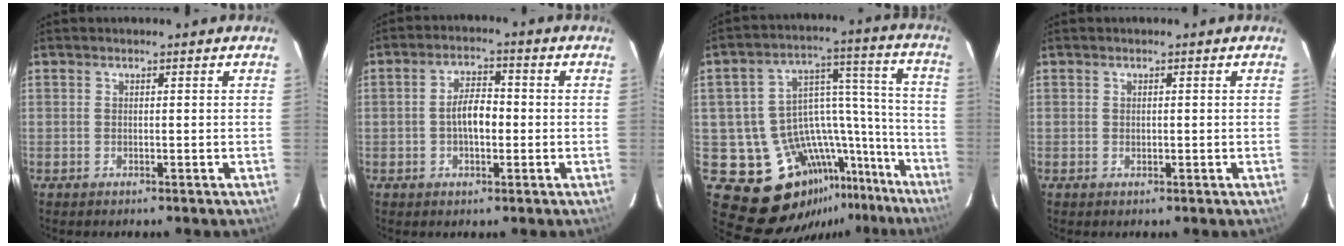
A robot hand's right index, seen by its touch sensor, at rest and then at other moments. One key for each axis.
{"total": 5.5, "fx": -0.8, "fy": 2.8, "fz": 4.7, "tx": -0.086, "ty": 0.011, "tz": -0.011}
{"total": 20.7, "fx": -14.4, "fy": 12.2, "fz": 8.5, "tx": -0.129, "ty": 0.062, "tz": -0.188}
{"total": 0.6, "fx": 0.0, "fy": 0.5, "fz": 0.2, "tx": -0.002, "ty": 0.000, "tz": 0.002}